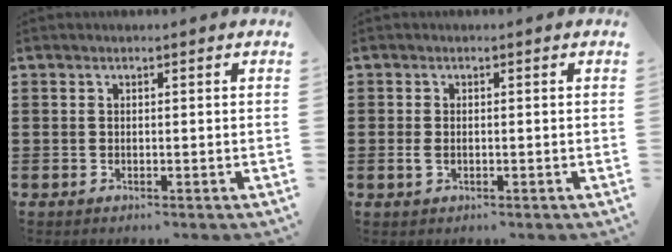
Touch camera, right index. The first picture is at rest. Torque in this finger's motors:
{"motor_torque": [-0.19, 0.34, 0.01, 0.01]}